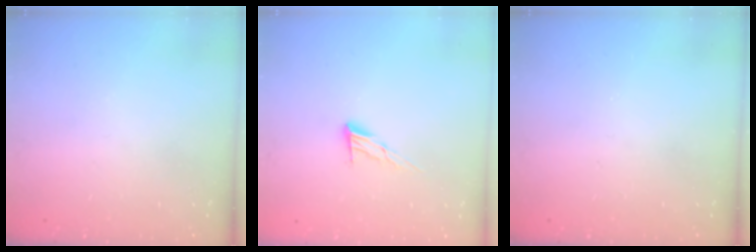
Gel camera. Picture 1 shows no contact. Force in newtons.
{"total": 7.2, "press": 7.2, "slide": 0.4}
{"total": 0.0}